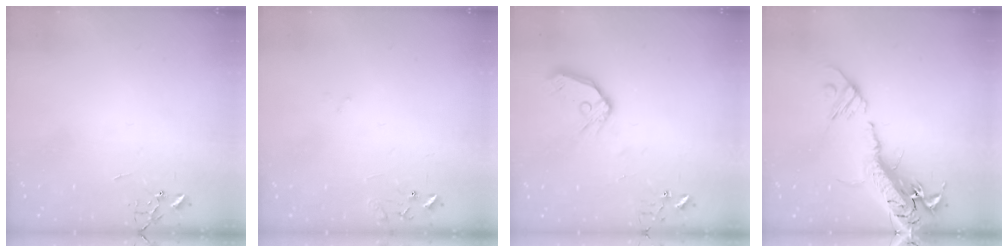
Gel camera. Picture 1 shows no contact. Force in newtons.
{"total": 9.5, "press": 9.5, "slide": 0.9}
{"total": 11.3, "press": 11.3, "slide": 1.3}
{"total": 23.7, "press": 23.1, "slide": 5.3}